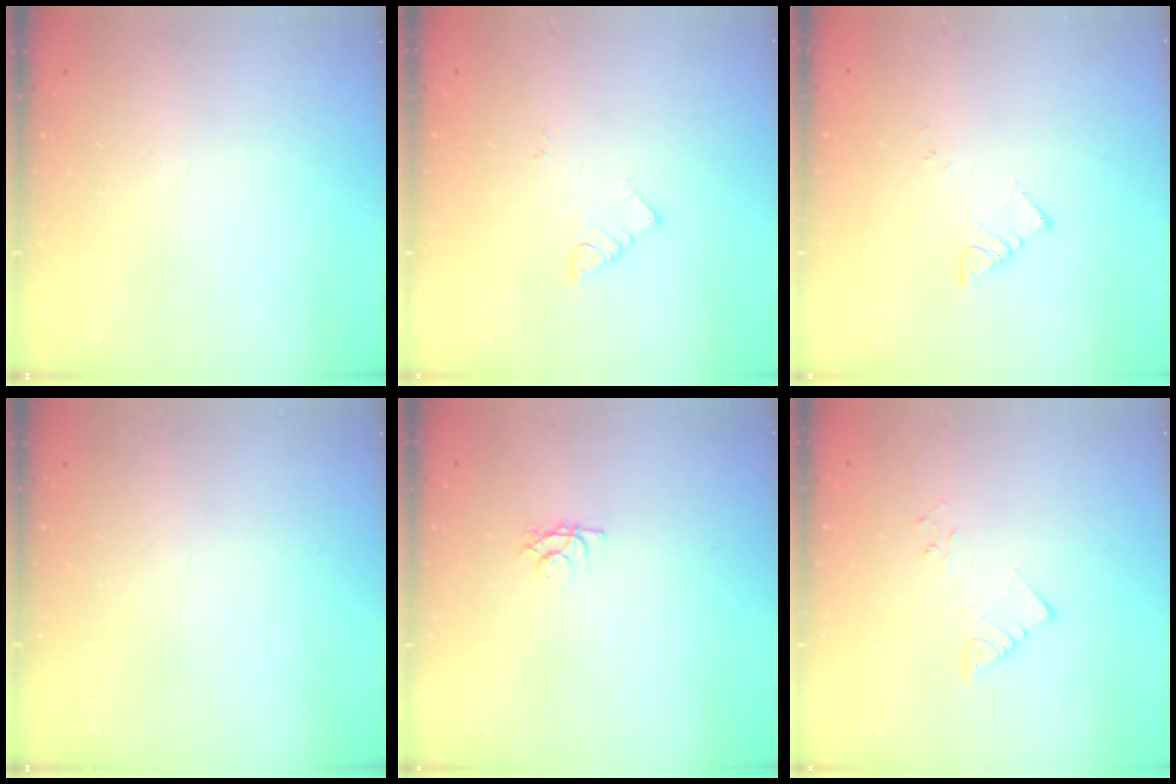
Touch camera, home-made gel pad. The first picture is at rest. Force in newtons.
{"total": 2.9, "press": 2.9, "slide": 0.3}
{"total": 4.0, "press": 4.0, "slide": 0.1}
{"total": 0.0}
{"total": 3.6, "press": 3.6, "slide": 0.4}
{"total": 3.7, "press": 3.7, "slide": 0.2}